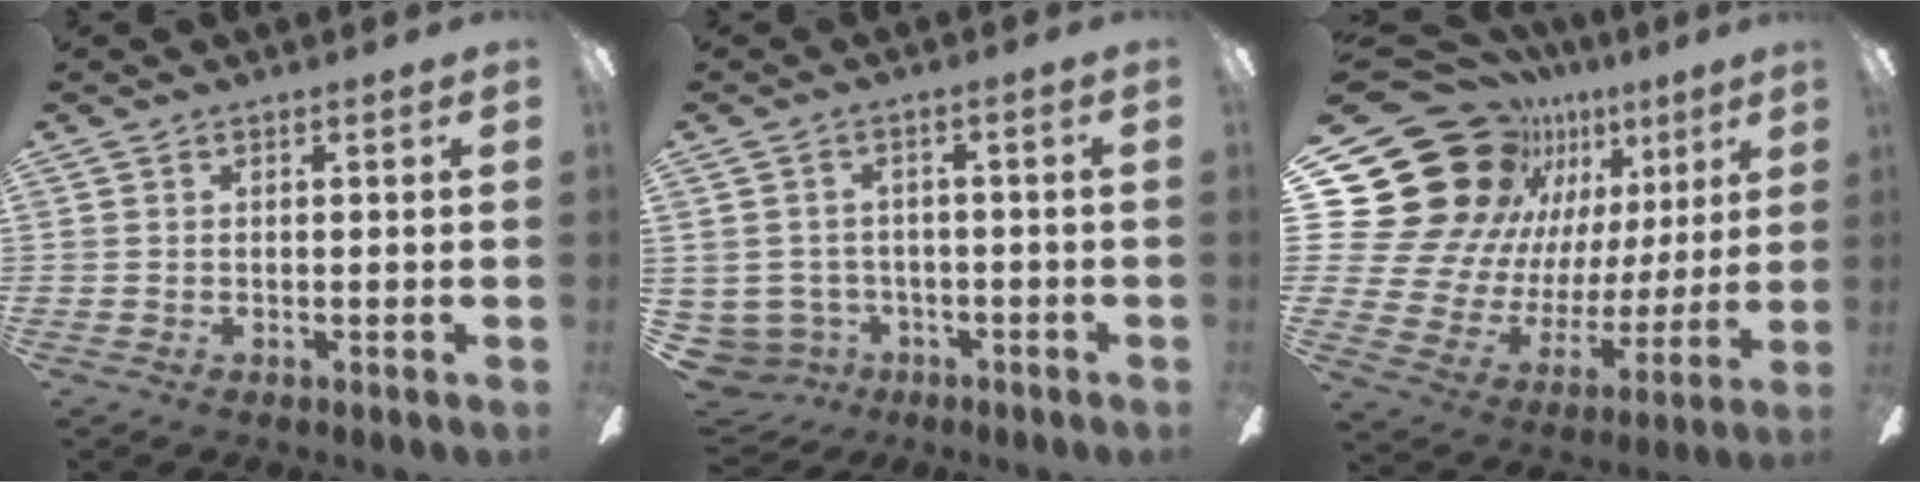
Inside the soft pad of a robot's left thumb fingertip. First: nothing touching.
{"total": 5.0, "force": [-1.1, 4.8, 0.9], "torque": [-0.059, -0.003, -0.020]}
{"total": 26.7, "force": [13.6, 19.2, 12.7], "torque": [-0.247, -0.102, 0.290]}